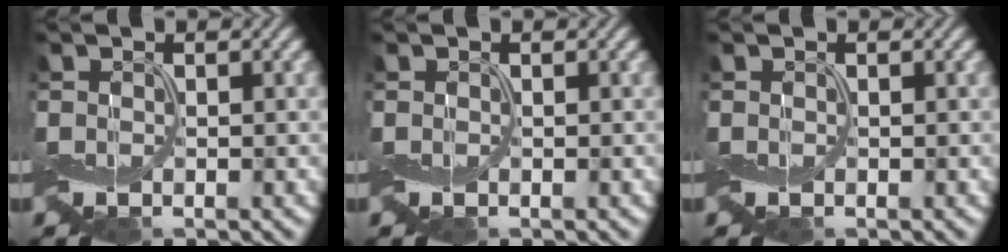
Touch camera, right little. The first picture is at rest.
{"total": 0.0}
{"total": 0.0}